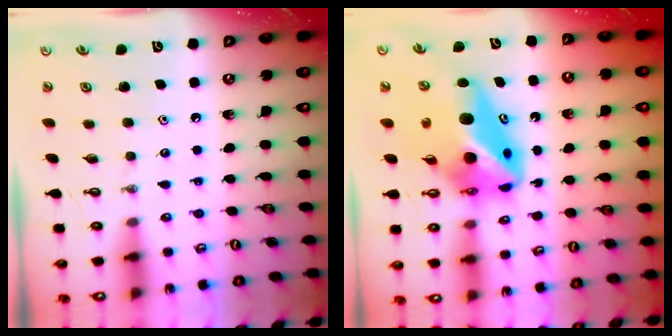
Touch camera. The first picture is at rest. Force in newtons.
{"total": 12.6, "press": 12.6, "slide": 1.0}